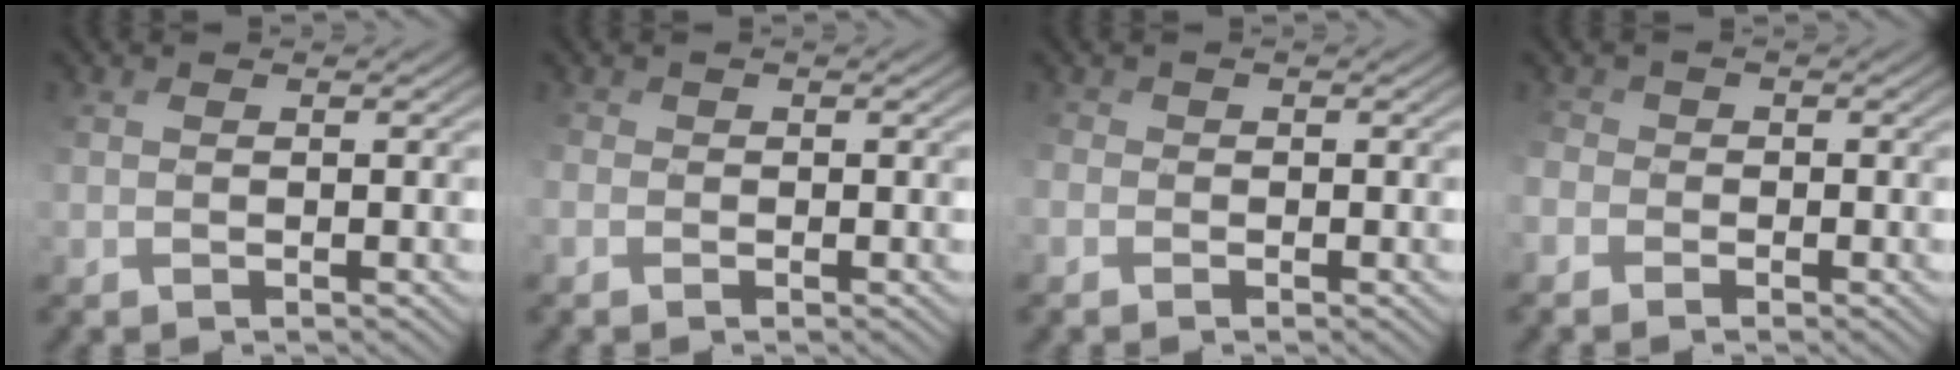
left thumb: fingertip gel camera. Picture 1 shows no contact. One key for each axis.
{"total": 1.5, "fx": -0.8, "fy": 1.3, "fz": 0.3, "tx": -0.012, "ty": -0.004, "tz": -0.018}
{"total": 1.8, "fx": -1.0, "fy": 1.4, "fz": 0.4, "tx": -0.014, "ty": -0.003, "tz": -0.019}
{"total": 3.3, "fx": -2.0, "fy": 2.5, "fz": 1.0, "tx": -0.028, "ty": -0.003, "tz": -0.037}